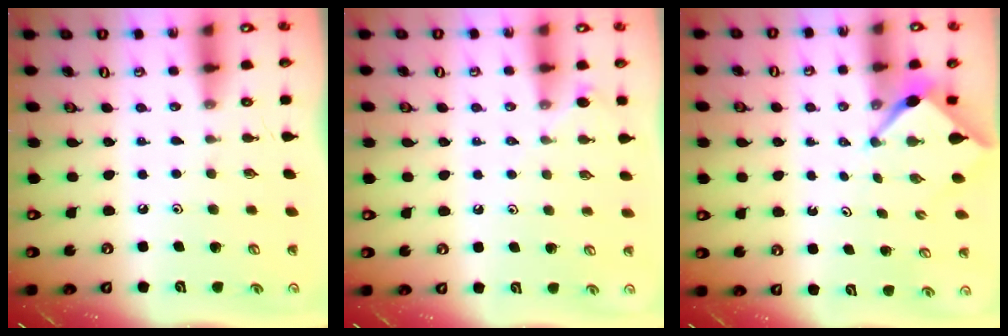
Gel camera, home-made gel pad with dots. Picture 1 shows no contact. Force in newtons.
{"total": 3.4, "press": 3.3, "slide": 0.5}
{"total": 2.4, "press": 2.4, "slide": 0.2}